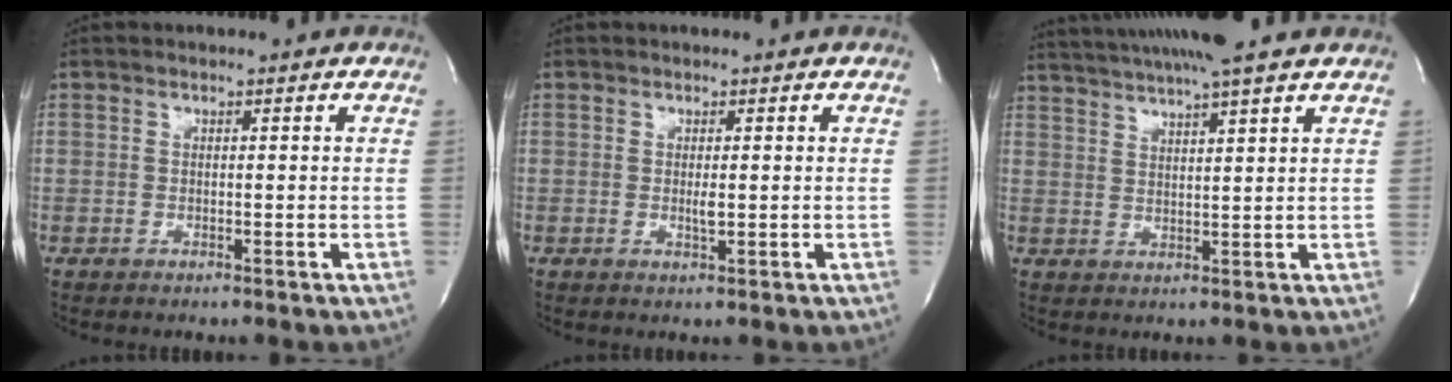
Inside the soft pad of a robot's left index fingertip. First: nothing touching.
{"total": 1.3, "force": [0.2, 0.2, 1.2], "torque": [-0.024, -0.003, 0.005]}
{"total": 12.6, "force": [11.0, -0.8, 6.1], "torque": [-0.114, 0.024, 0.161]}